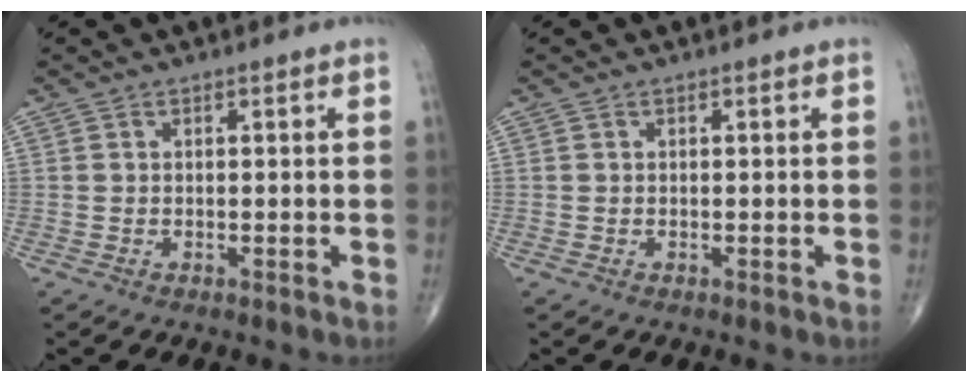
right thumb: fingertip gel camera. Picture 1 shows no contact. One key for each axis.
{"total": 0.0}